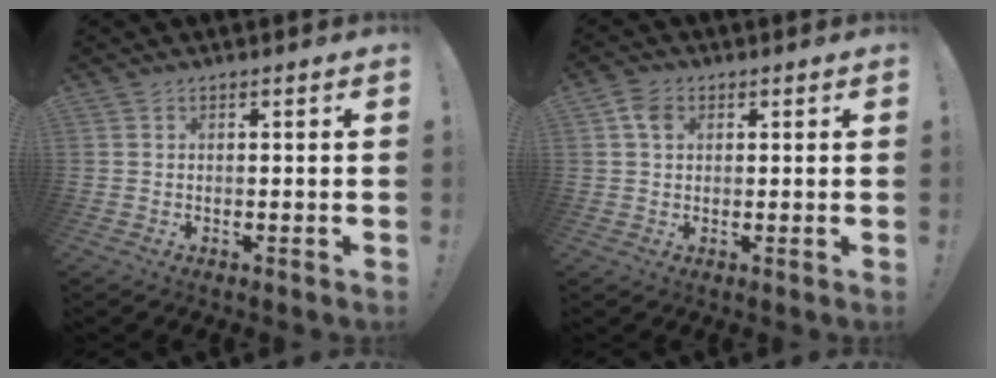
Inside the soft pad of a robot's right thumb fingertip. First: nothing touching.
{"total": 4.4, "force": [1.5, 3.3, 2.6], "torque": [-0.038, 0.003, 0.028]}